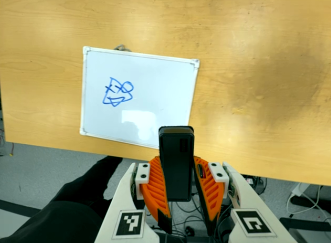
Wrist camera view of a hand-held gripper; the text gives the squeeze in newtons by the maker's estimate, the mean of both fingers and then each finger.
{"total": 6.7, "left": 5.1, "right": 8.4}